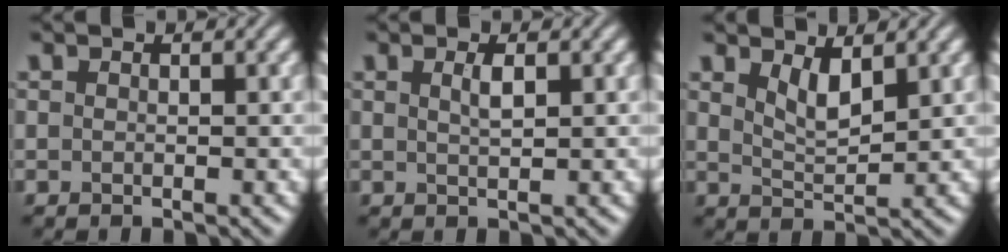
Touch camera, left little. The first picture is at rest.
{"total": 1.3, "force": [0.6, 0.3, 1.2], "torque": [-0.021, 0.003, 0.010]}
{"total": 2.5, "force": [1.6, 0.8, 1.8], "torque": [-0.035, -0.010, 0.033]}